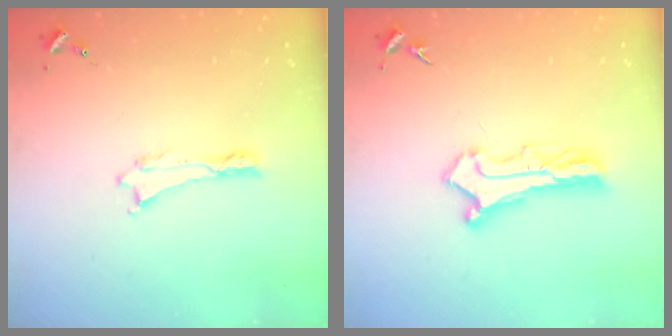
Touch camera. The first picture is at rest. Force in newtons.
{"total": 2.9, "press": 2.9, "slide": 0.3}